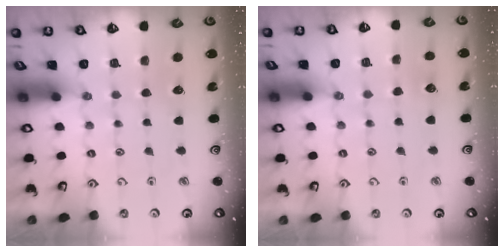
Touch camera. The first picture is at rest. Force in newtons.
{"total": 4.5, "press": 4.4, "slide": 0.5}